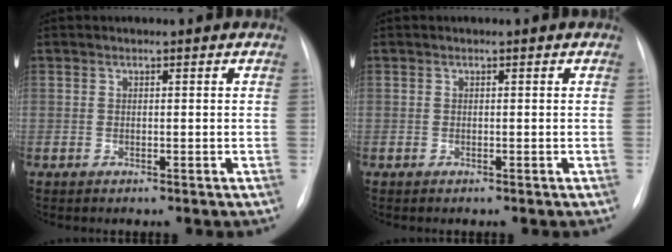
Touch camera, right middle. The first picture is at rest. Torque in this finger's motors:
{"motor_torque": [0.80, -0.75, 0.01, -0.05]}